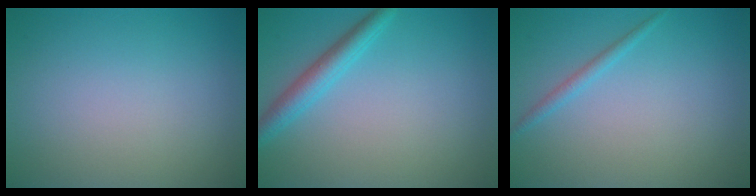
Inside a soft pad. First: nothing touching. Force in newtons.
{"total": 2.7, "press": 2.7, "slide": 0.0}
{"total": 1.0, "press": 1.0, "slide": 0.1}